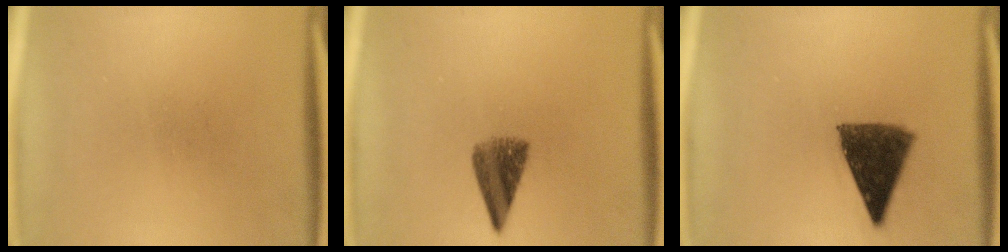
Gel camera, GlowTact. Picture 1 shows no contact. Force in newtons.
{"total": 5.6}
{"total": 10.4}